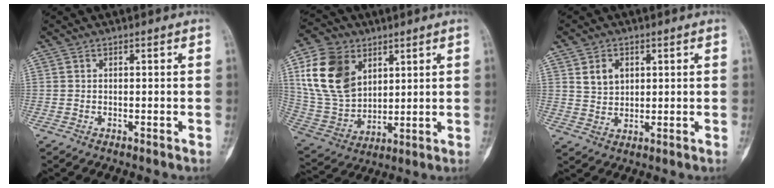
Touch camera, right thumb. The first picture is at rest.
{"total": 17.3, "force": [6.3, 12.4, 10.4], "torque": [-0.177, -0.018, 0.131]}
{"total": 4.9, "force": [1.9, 3.7, 2.6], "torque": [-0.028, -0.013, 0.038]}